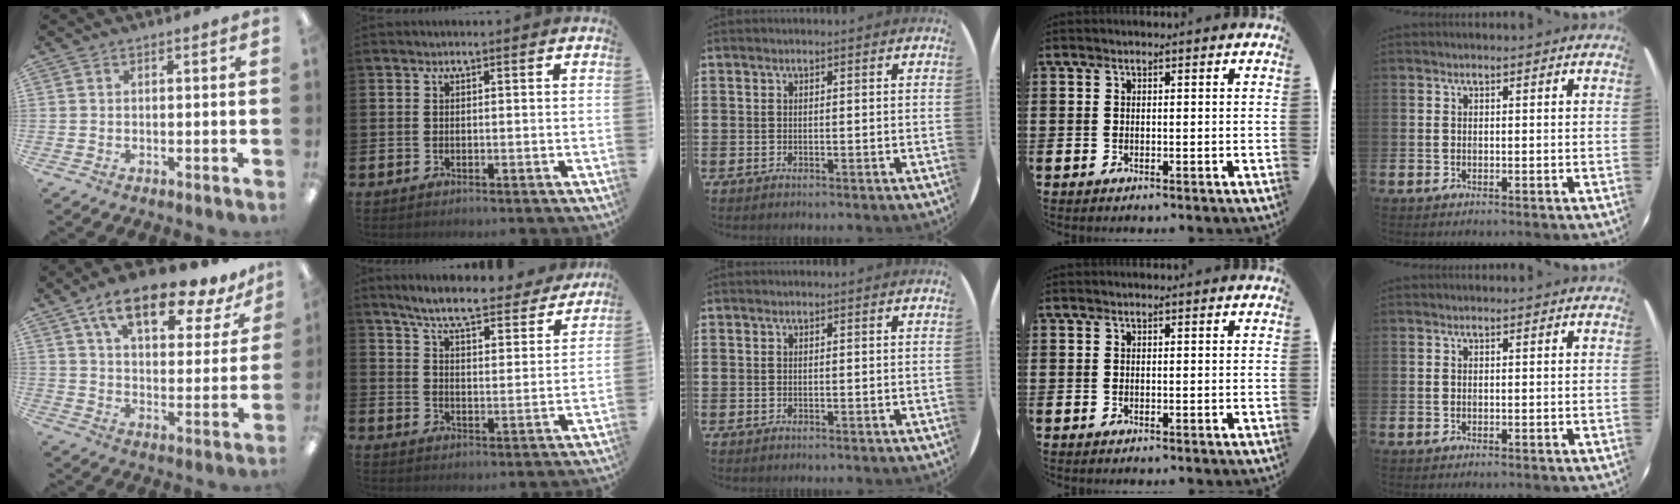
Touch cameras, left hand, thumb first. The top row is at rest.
{"thumb": {"total": 15.8, "force": [11.1, 5.4, 9.9], "torque": [-0.164, -0.055, 0.187]}, "index": {"total": 7.2, "force": [6.6, 0.6, 2.8], "torque": [-0.079, -0.041, 0.112]}}